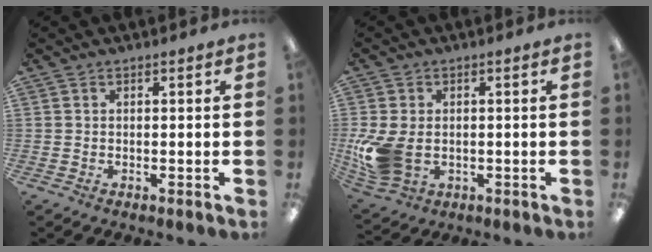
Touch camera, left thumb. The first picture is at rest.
{"total": 10.7, "force": [-1.6, 7.5, 7.4], "torque": [-0.162, -0.003, -0.024]}